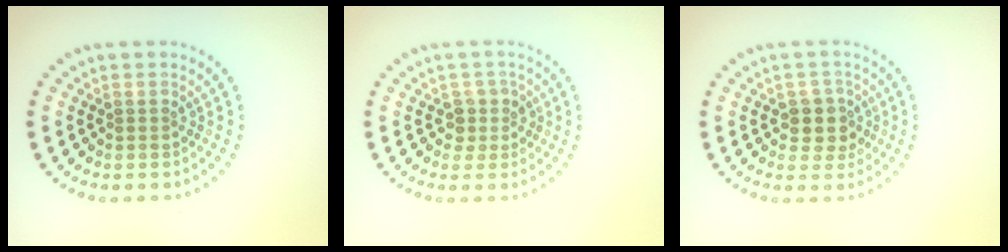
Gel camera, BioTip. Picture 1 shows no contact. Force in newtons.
{"total": 1.9, "press": 1.5, "slide": 1.2}
{"total": 2.7, "press": 2.4, "slide": 1.2}